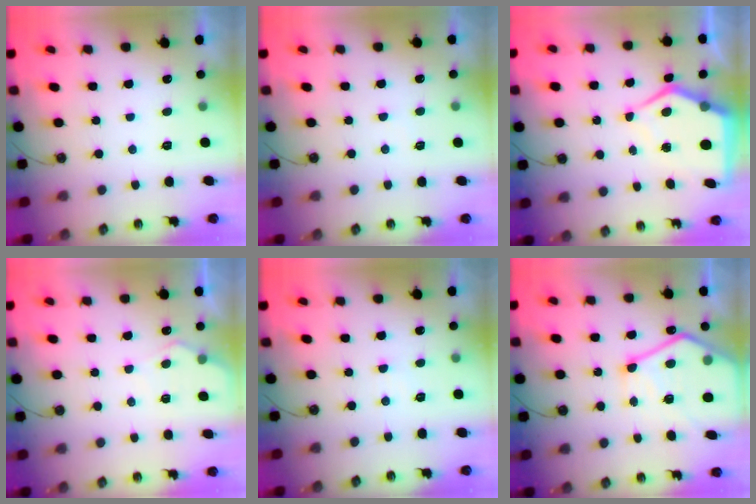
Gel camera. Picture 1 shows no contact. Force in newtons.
{"total": 2.0, "press": 2.0, "slide": 0.3}
{"total": 10.2, "press": 10.1, "slide": 1.1}
{"total": 5.3, "press": 5.2, "slide": 0.7}
{"total": 3.2, "press": 3.1, "slide": 0.5}
{"total": 16.4, "press": 16.4, "slide": 1.0}